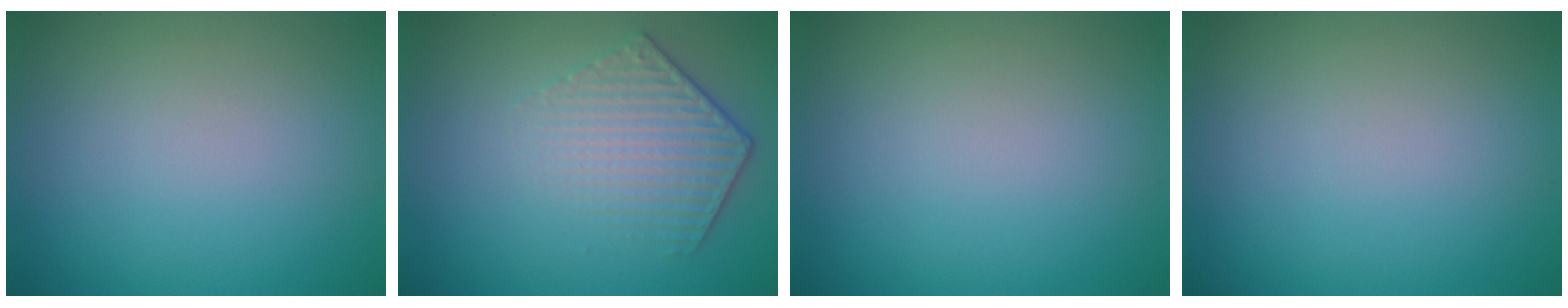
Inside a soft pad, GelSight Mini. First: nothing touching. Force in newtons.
{"total": 4.4, "press": 3.0, "slide": 3.1}
{"total": 0.0}
{"total": 0.0}